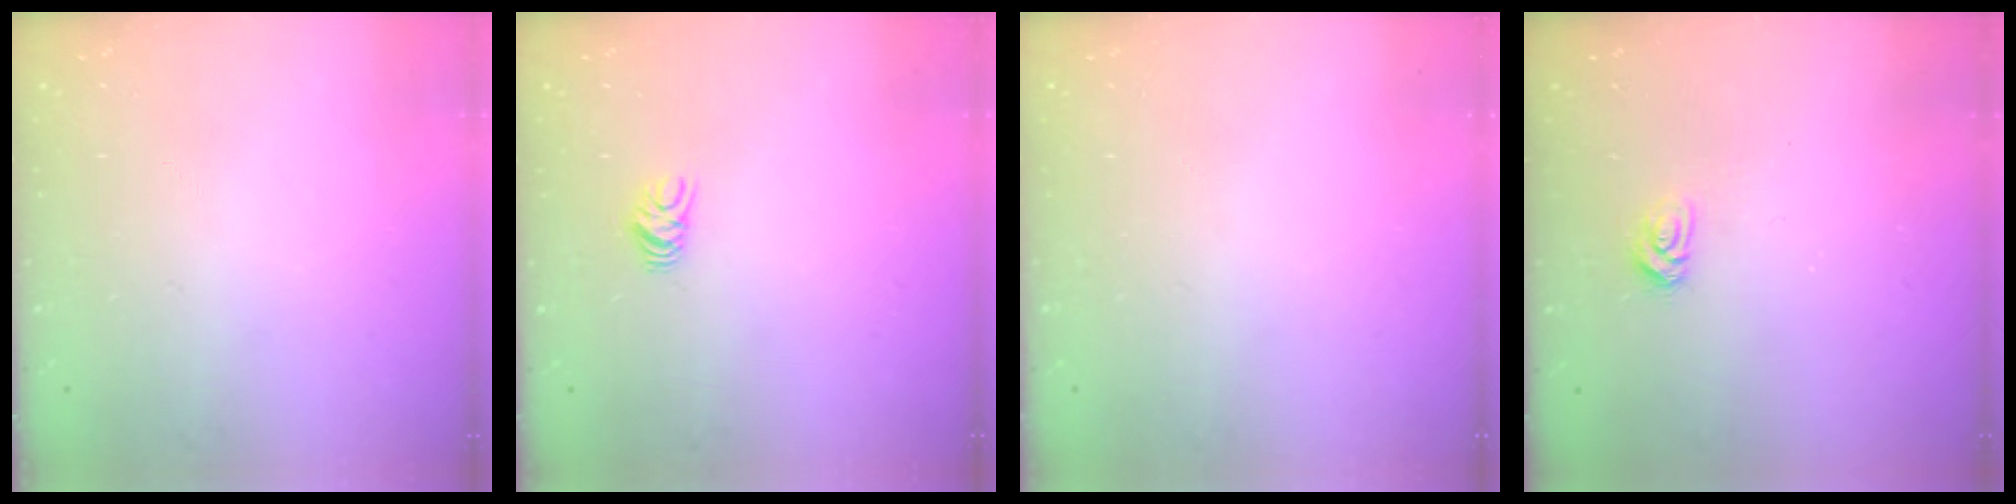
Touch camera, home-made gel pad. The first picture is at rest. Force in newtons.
{"total": 4.8, "press": 4.8, "slide": 0.4}
{"total": 0.0}
{"total": 4.4, "press": 4.3, "slide": 0.5}